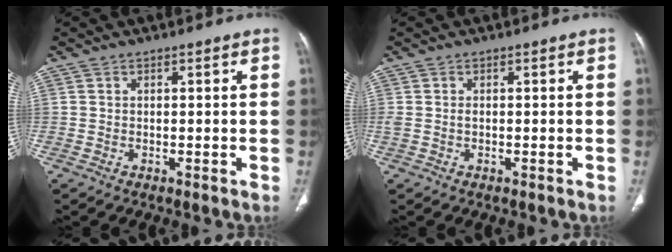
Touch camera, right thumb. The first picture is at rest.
{"total": 1.5, "force": [0.0, 0.9, 1.2], "torque": [-0.026, 0.003, 0.001]}